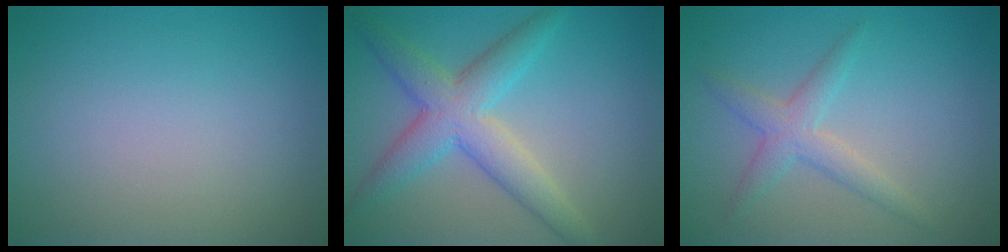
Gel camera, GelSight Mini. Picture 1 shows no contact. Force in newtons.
{"total": 5.5, "press": 5.5, "slide": 0.2}
{"total": 1.7, "press": 1.7, "slide": 0.2}